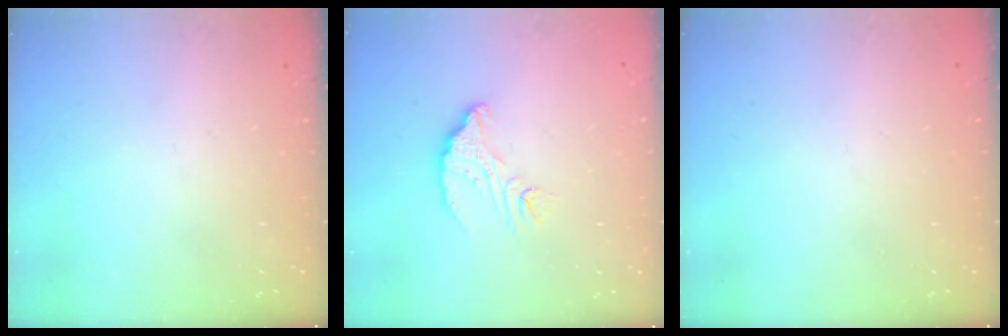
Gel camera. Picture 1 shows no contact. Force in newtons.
{"total": 8.3, "press": 8.3, "slide": 0.5}
{"total": 0.0}